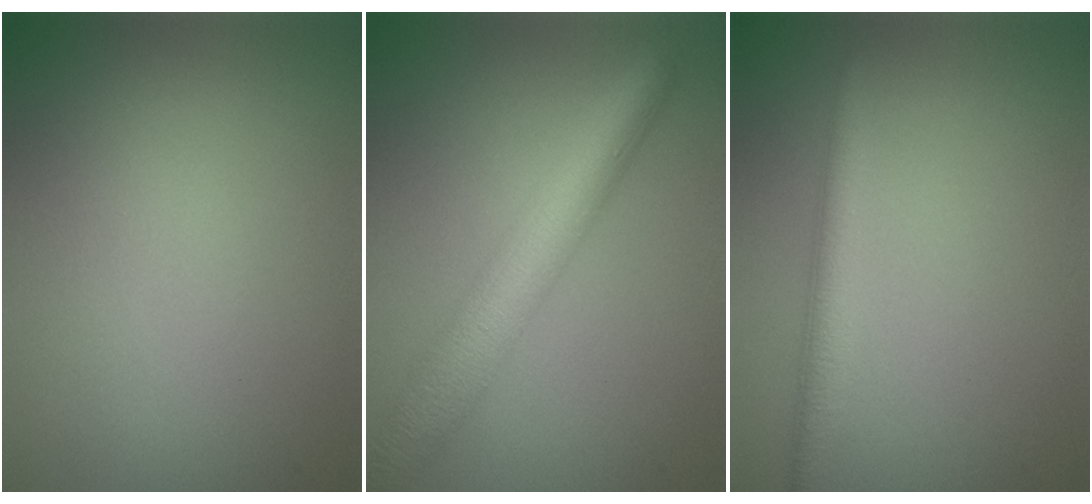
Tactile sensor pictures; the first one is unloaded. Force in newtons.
{"total": 6.6, "press": 6.6, "slide": 0.1}
{"total": 2.7, "press": 2.7, "slide": 0.2}